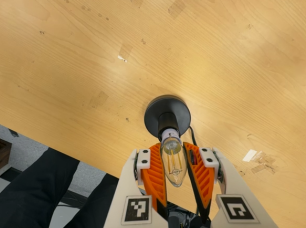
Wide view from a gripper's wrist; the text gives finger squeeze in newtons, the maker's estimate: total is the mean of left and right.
{"total": 13.7, "left": 13.1, "right": 14.3}